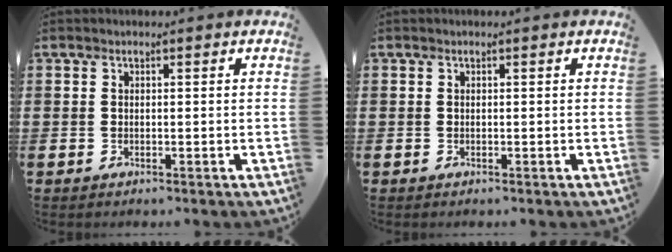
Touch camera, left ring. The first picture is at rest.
{"total": 0.0}